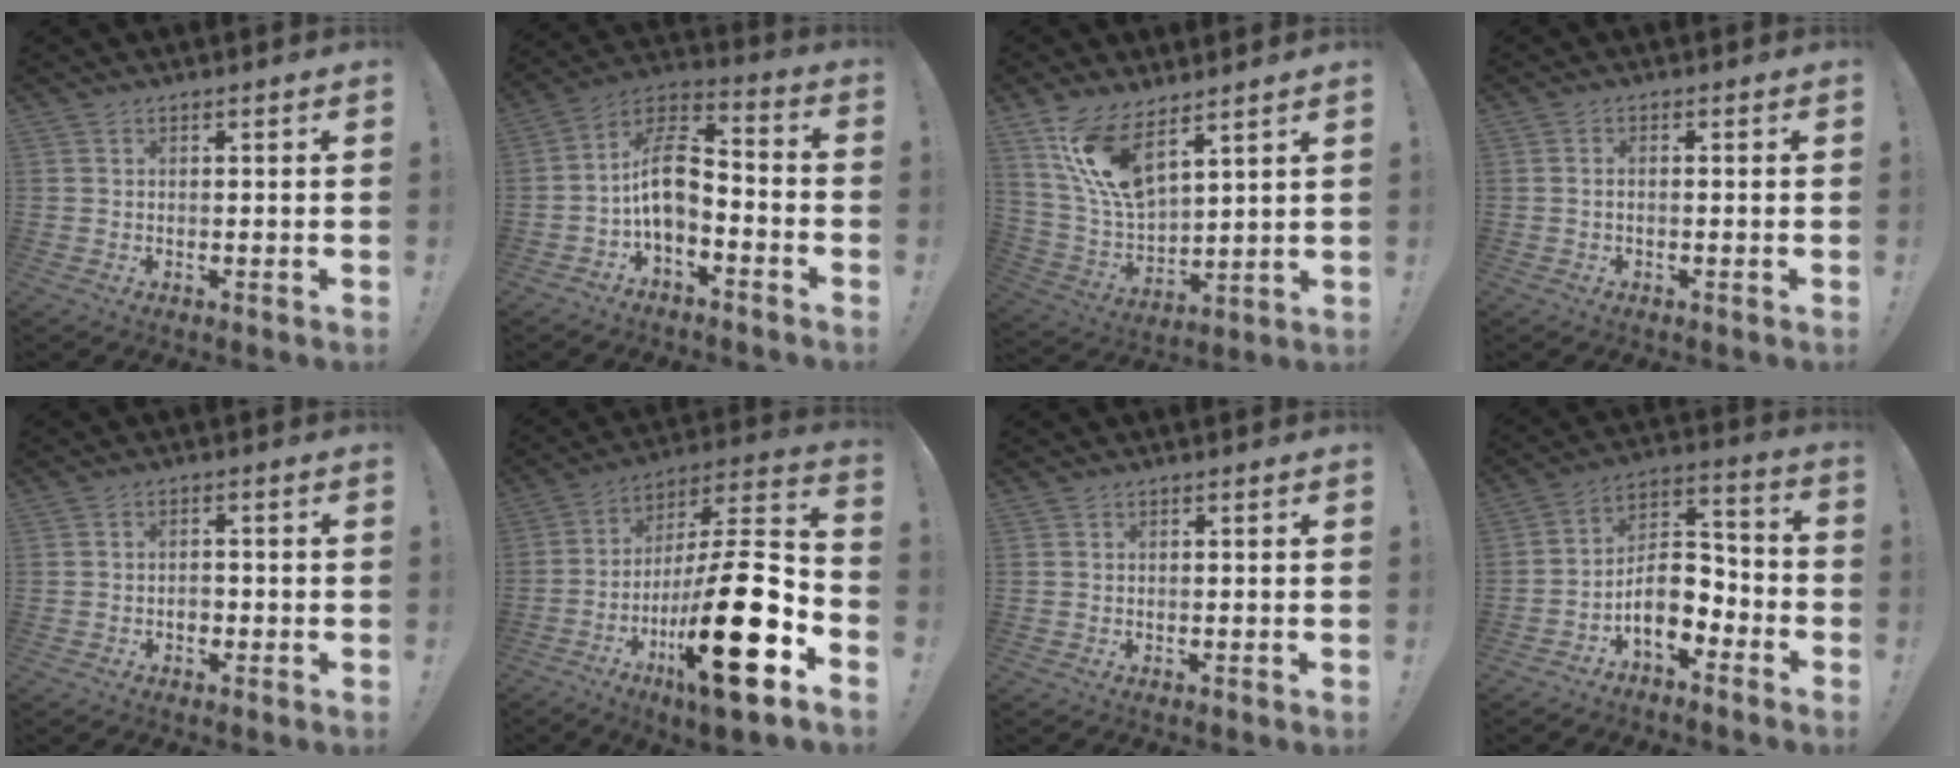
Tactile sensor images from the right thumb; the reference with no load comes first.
{"total": 11.5, "force": [-2.1, 6.7, 9.1], "torque": [-0.164, 0.014, -0.035]}
{"total": 14.1, "force": [9.4, 5.4, 9.0], "torque": [-0.192, -0.056, 0.172]}
{"total": 1.1, "force": [-0.6, 0.2, 0.8], "torque": [-0.016, 0.003, -0.011]}
{"total": 2.6, "force": [-1.2, 1.8, 1.4], "torque": [-0.017, 0.003, -0.023]}
{"total": 26.3, "force": [-9.9, 6.0, 23.6], "torque": [-0.407, 0.041, -0.167]}
{"total": 0.0}
{"total": 11.3, "force": [-5.7, 7.1, 6.8], "torque": [-0.105, 0.019, -0.099]}